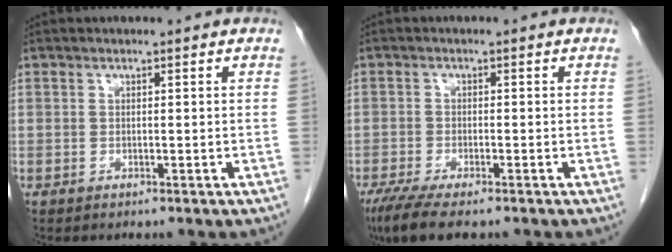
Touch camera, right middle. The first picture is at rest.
{"total": 7.1, "force": [-5.3, 1.5, 4.6], "torque": [-0.079, -0.017, -0.088]}